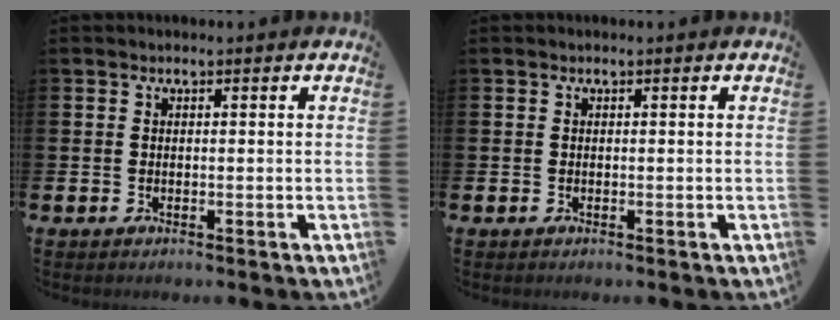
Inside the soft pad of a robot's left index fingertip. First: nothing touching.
{"total": 0.0}